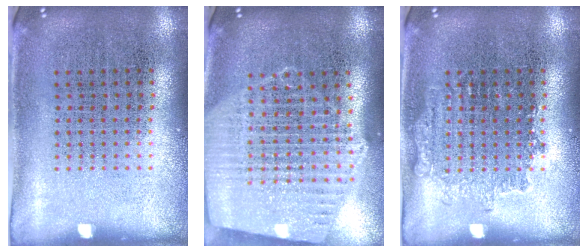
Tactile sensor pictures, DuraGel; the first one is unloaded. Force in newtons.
{"total": 1.9, "press": 1.8, "slide": 0.7}
{"total": 1.2, "press": 1.2, "slide": 0.3}